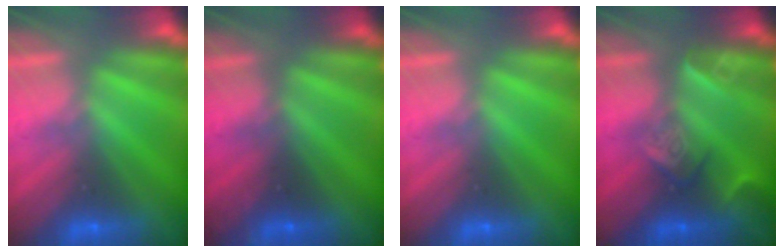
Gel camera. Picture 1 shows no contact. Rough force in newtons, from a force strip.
{"total": 2.4}
{"total": 0.0}
{"total": 2.4}